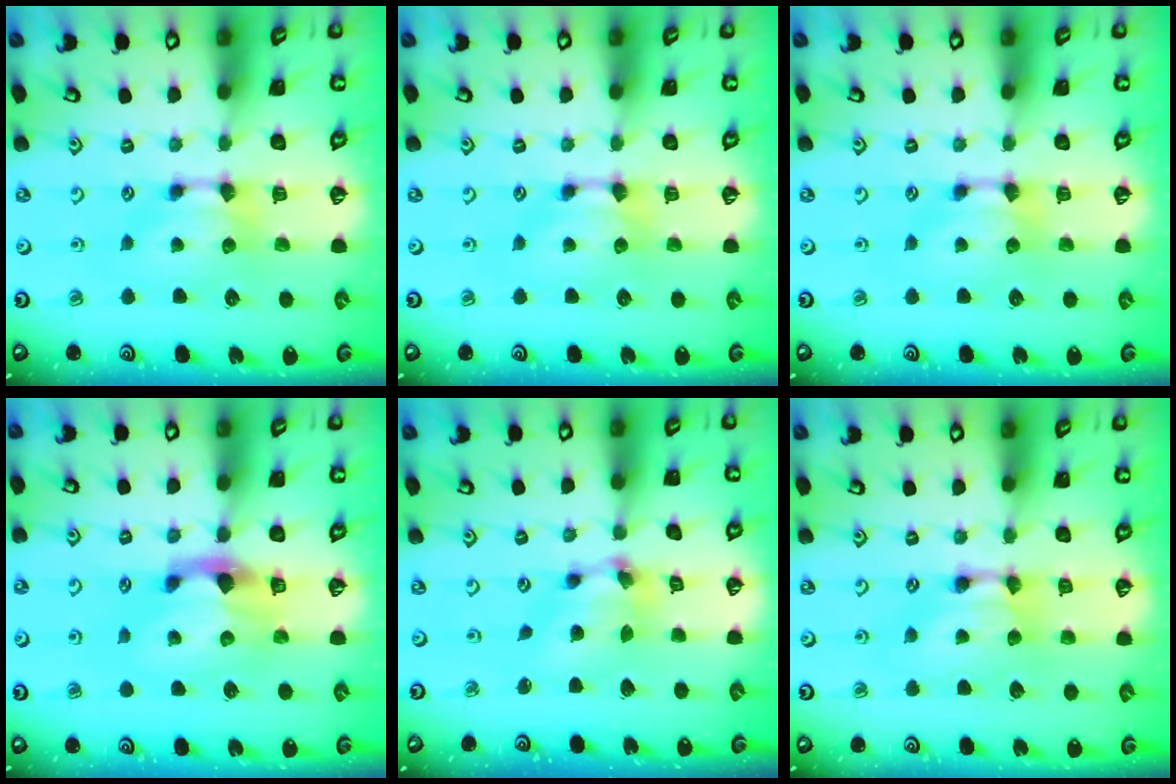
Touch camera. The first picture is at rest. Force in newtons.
{"total": 0.0}
{"total": 0.0}
{"total": 3.0, "press": 2.6, "slide": 1.3}
{"total": 6.2, "press": 5.9, "slide": 1.8}
{"total": 1.9, "press": 1.9, "slide": 0.1}